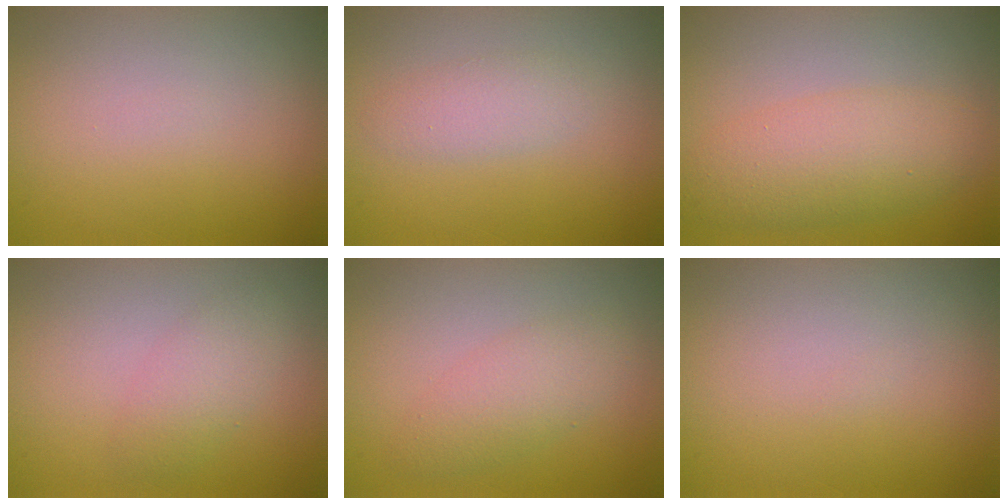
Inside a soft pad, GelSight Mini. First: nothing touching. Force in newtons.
{"total": 1.9, "press": 1.9, "slide": 0.0}
{"total": 4.8, "press": 4.8, "slide": 0.1}
{"total": 2.4, "press": 2.4, "slide": 0.1}
{"total": 2.8, "press": 2.8, "slide": 0.1}
{"total": 0.0}